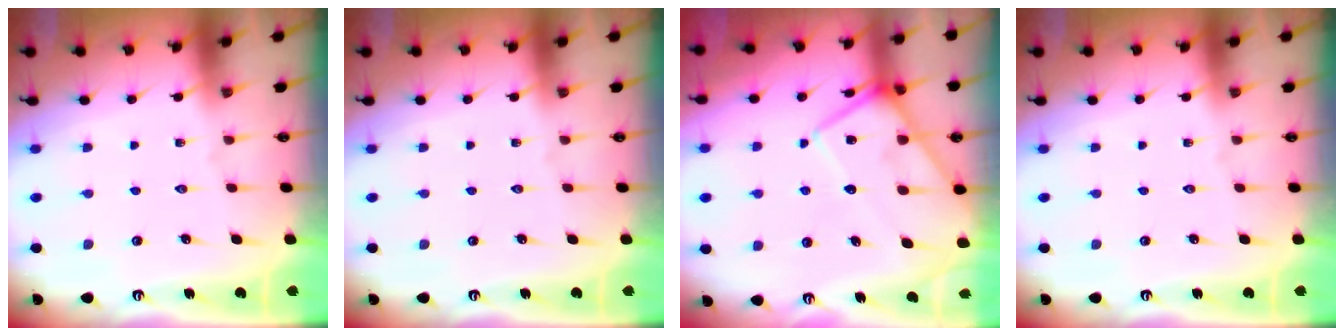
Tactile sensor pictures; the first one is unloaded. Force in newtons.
{"total": 0.0}
{"total": 14.2, "press": 14.1, "slide": 1.2}
{"total": 0.0}